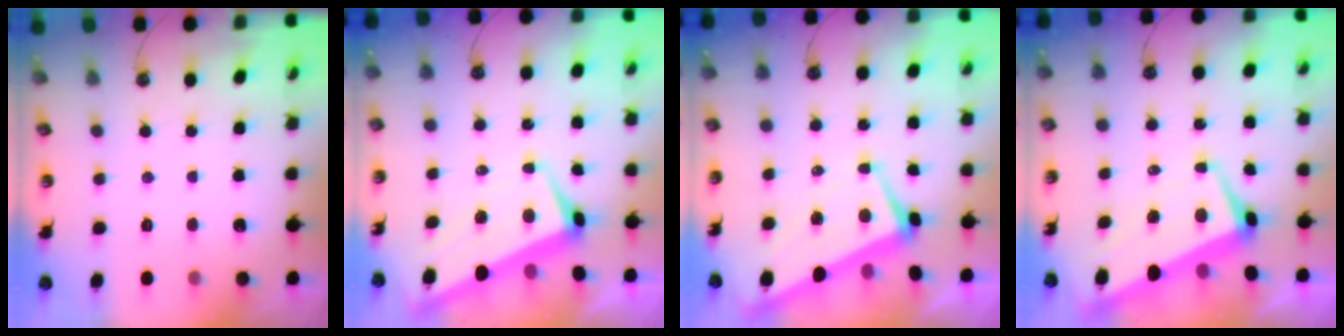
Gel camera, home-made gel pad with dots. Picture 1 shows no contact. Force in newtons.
{"total": 1.2, "press": 0.3, "slide": 1.1}
{"total": 1.9, "press": 1.7, "slide": 0.8}
{"total": 1.0, "press": 0.0, "slide": 1.0}